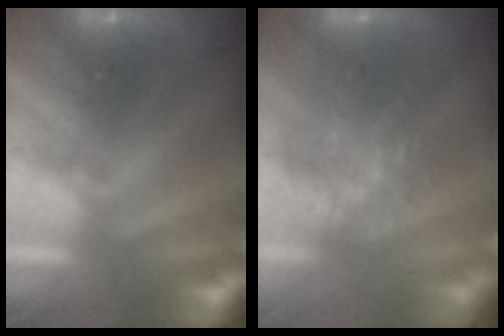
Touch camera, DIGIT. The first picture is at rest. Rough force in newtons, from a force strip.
{"total": 7.1}